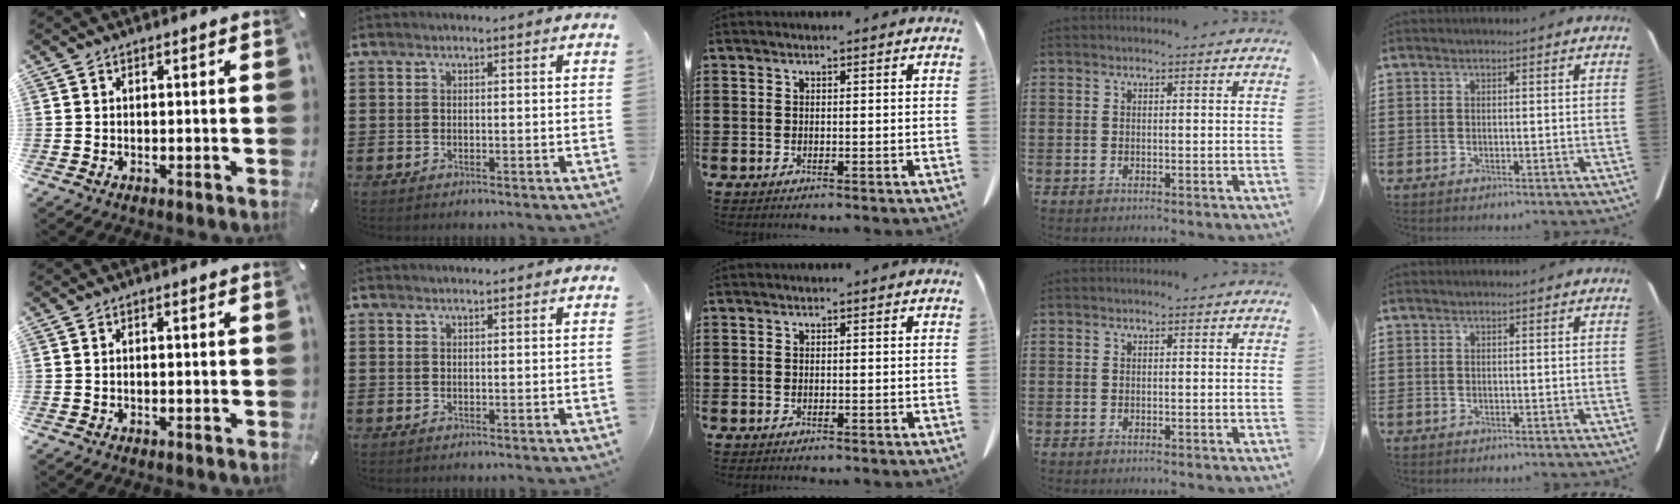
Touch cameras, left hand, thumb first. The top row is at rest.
{"thumb": {"total": 1.1, "force": [-0.3, 0.5, 0.9], "torque": [-0.016, 0.002, -0.006]}, "index": {"total": 0.7, "force": [0.6, 0.2, 0.1], "torque": [-0.005, 0.000, 0.013]}}